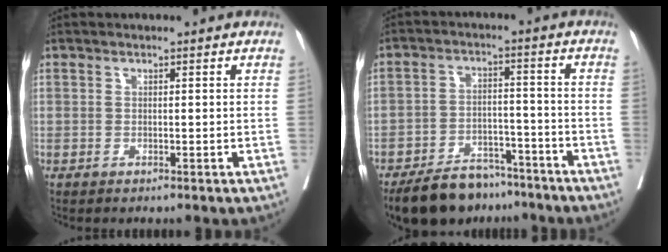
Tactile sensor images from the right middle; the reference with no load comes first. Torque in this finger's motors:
{"motor_torque": [0.02, -0.40, 0.25, 0.07]}